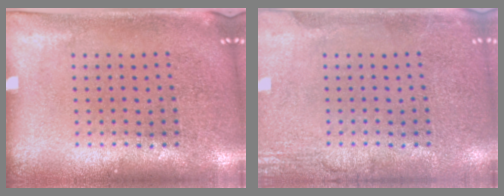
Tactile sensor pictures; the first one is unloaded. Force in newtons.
{"total": 2.6, "press": 2.6, "slide": 0.3}